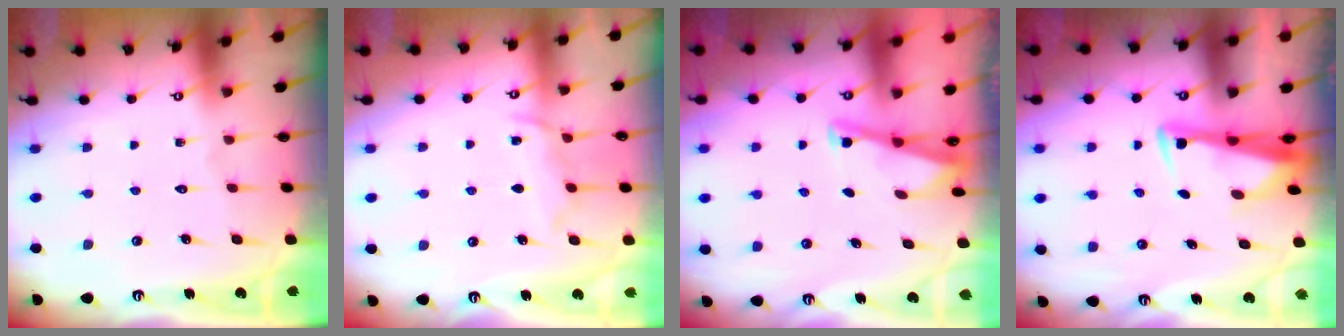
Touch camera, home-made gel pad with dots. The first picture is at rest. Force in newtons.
{"total": 8.1, "press": 8.0, "slide": 0.9}
{"total": 2.7, "press": 2.7, "slide": 0.3}
{"total": 3.4, "press": 3.3, "slide": 0.9}